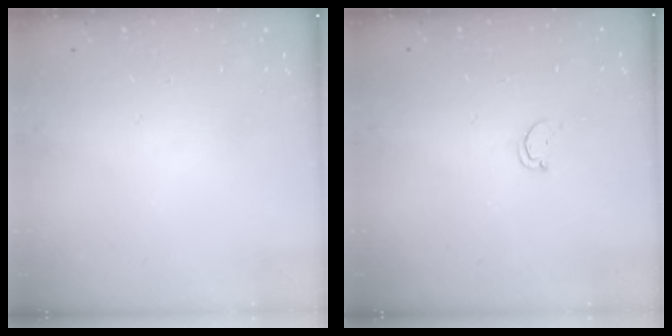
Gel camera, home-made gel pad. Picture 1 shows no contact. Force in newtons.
{"total": 1.7, "press": 1.7, "slide": 0.2}